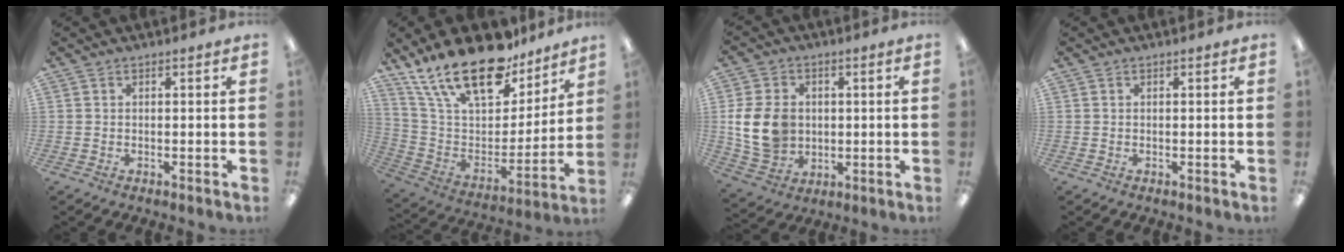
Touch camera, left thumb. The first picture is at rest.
{"total": 23.5, "force": [17.5, 9.6, 12.4], "torque": [-0.230, -0.109, 0.314]}
{"total": 12.0, "force": [0.7, 9.5, 7.3], "torque": [-0.162, 0.012, 0.016]}
{"total": 0.0}